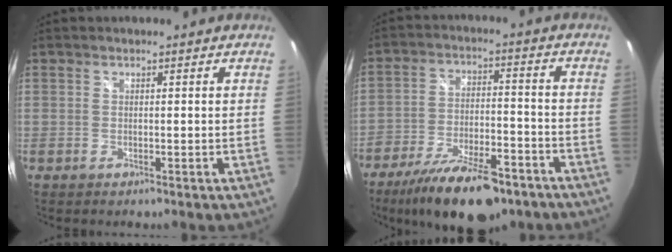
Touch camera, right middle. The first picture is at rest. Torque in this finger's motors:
{"motor_torque": [1.08, -1.06, 0.54, 0.14]}